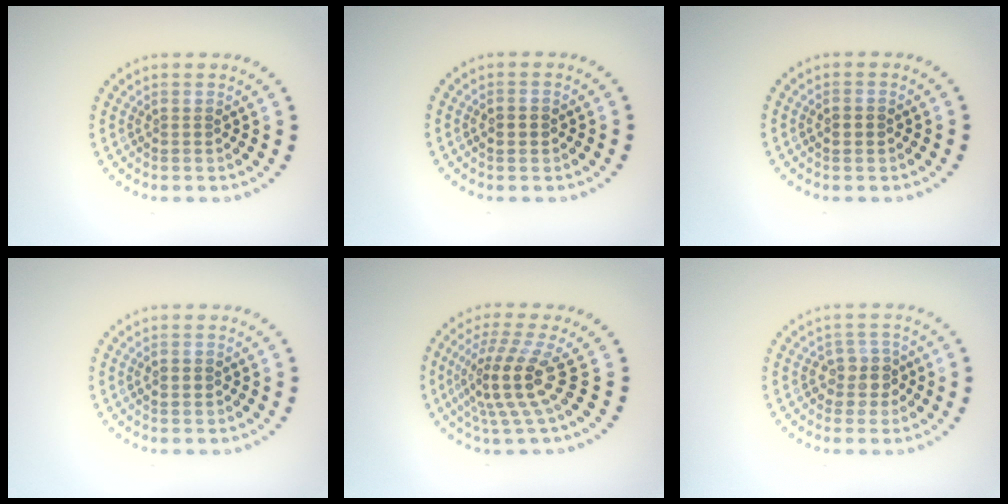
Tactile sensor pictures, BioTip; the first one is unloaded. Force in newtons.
{"total": 1.7, "press": 1.7, "slide": 0.2}
{"total": 1.6, "press": 1.6, "slide": 0.1}
{"total": 1.5, "press": 1.4, "slide": 0.2}
{"total": 4.8, "press": 3.5, "slide": 3.3}
{"total": 2.5, "press": 2.3, "slide": 1.0}